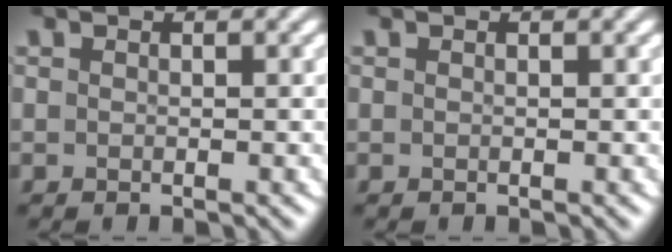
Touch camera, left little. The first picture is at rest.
{"total": 0.0}